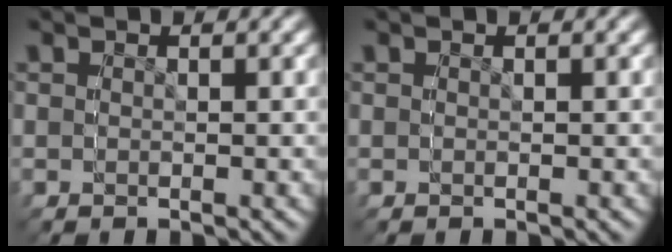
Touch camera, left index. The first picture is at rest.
{"total": 0.0}